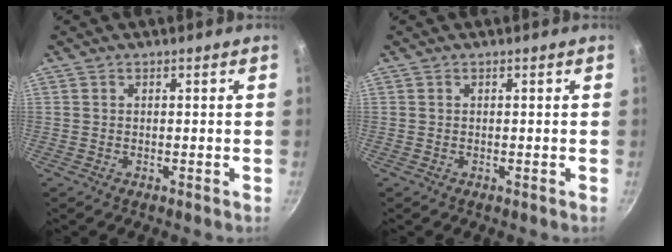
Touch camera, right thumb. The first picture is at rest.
{"total": 0.0}